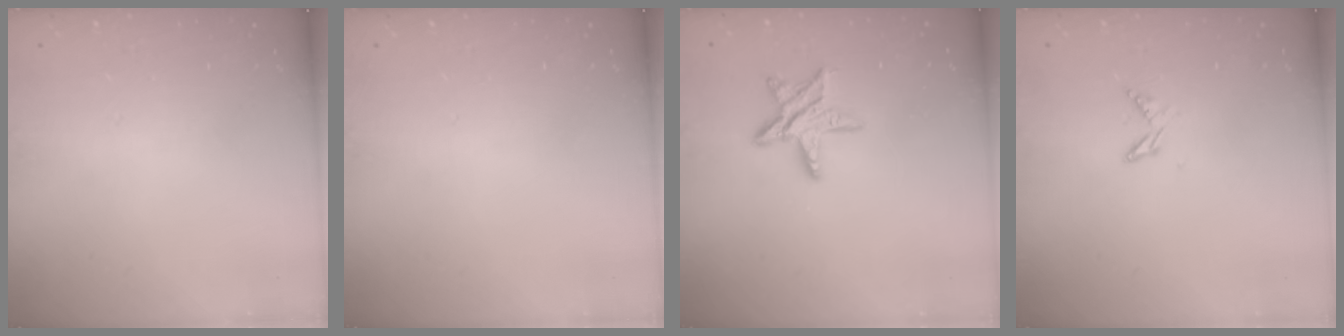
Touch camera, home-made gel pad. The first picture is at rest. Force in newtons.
{"total": 0.0}
{"total": 11.0, "press": 11.0, "slide": 0.8}
{"total": 4.7, "press": 4.6, "slide": 0.6}